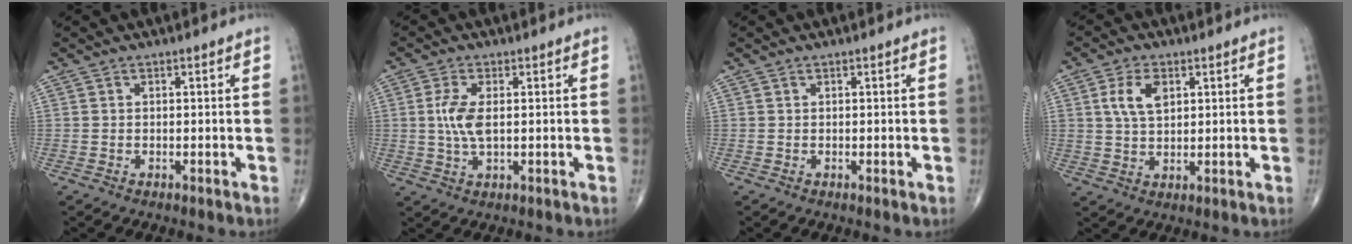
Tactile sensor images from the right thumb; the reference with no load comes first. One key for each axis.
{"total": 5.6, "fx": 0.5, "fy": 2.4, "fz": 5.0, "tx": -0.116, "ty": -0.003, "tz": 0.010}
{"total": 0.0}
{"total": 6.4, "fx": 2.1, "fy": 3.8, "fz": 4.7, "tx": -0.086, "ty": -0.004, "tz": 0.042}